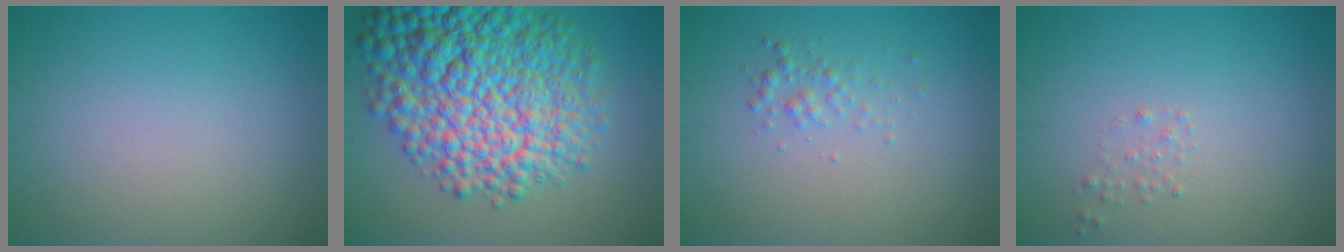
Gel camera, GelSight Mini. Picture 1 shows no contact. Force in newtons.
{"total": 14.0, "press": 14.0, "slide": 0.4}
{"total": 1.2, "press": 1.2, "slide": 0.1}
{"total": 0.6, "press": 0.6, "slide": 0.1}